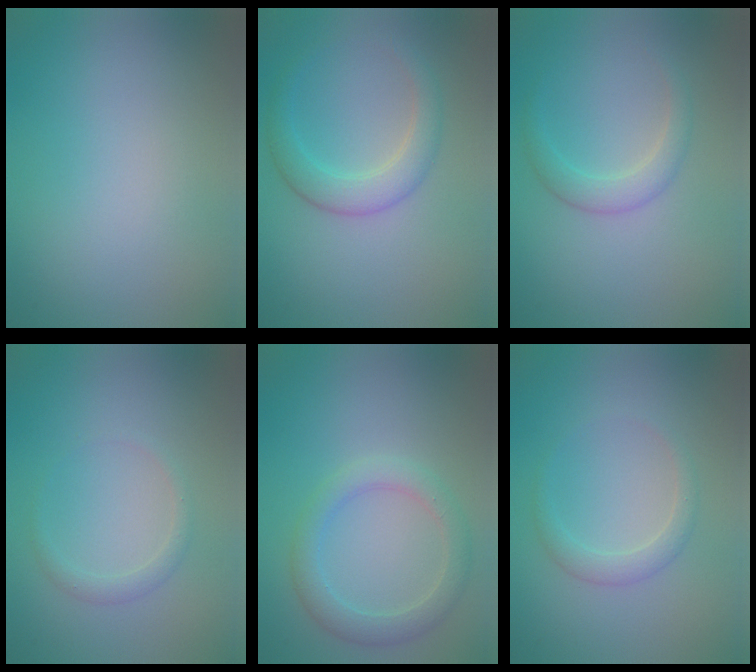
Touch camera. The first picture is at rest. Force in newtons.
{"total": 3.2, "press": 3.2, "slide": 0.3}
{"total": 2.1, "press": 2.1, "slide": 0.1}
{"total": 1.2, "press": 1.2, "slide": 0.0}
{"total": 3.0, "press": 3.0, "slide": 0.1}
{"total": 1.7, "press": 1.7, "slide": 0.0}